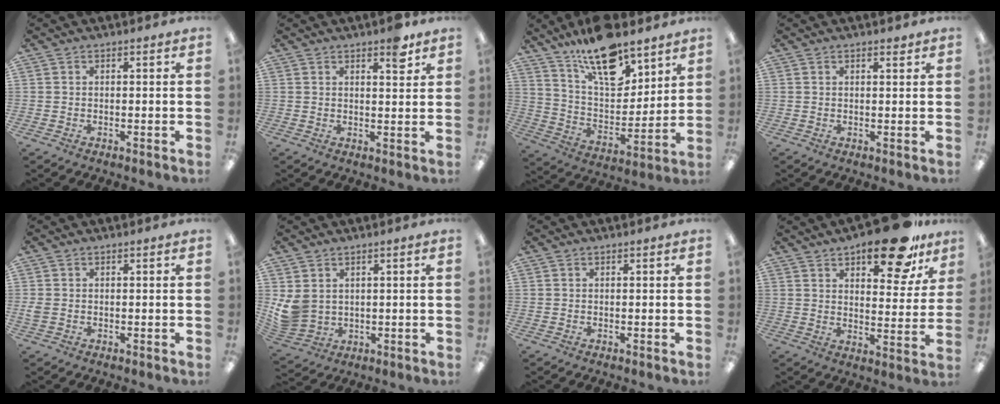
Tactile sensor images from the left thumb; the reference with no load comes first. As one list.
[{"total": 5.1, "force": [3.6, 1.7, 3.2], "torque": [-0.031, -0.018, 0.056]}, {"total": 19.0, "force": [13.6, 8.2, 10.4], "torque": [-0.173, -0.078, 0.236]}, {"total": 1.4, "force": [1.1, 0.4, 0.7], "torque": [-0.007, -0.003, 0.017]}, {"total": 1.7, "force": [-0.1, 1.3, 1.1], "torque": [-0.020, 0.005, -0.002]}, {"total": 6.4, "force": [2.1, 5.2, 3.0], "torque": [-0.076, -0.009, 0.041]}, {"total": 0.0}, {"total": 17.0, "force": [11.5, 6.8, 10.4], "torque": [-0.125, -0.063, 0.186]}]